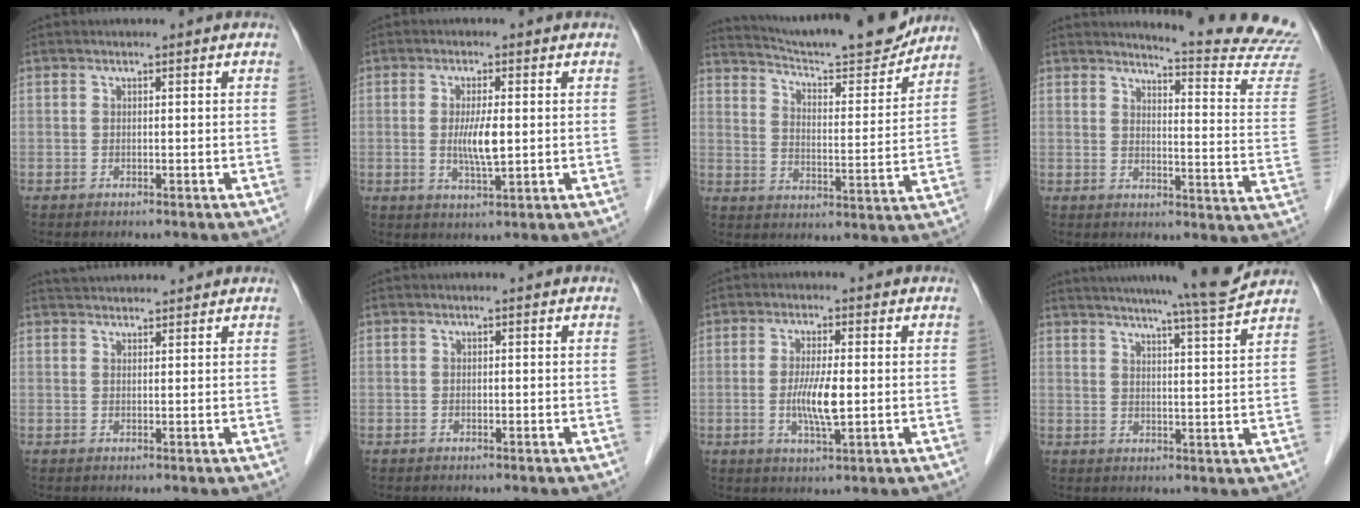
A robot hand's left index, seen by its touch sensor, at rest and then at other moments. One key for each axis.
{"total": 4.7, "fx": 0.0, "fy": 0.8, "fz": 4.6, "tx": -0.091, "ty": -0.009, "tz": 0.001}
{"total": 17.5, "fx": 16.5, "fy": 0.9, "fz": 5.8, "tx": -0.098, "ty": -0.027, "tz": 0.236}
{"total": 16.3, "fx": 16.1, "fy": -1.5, "fz": 2.5, "tx": -0.028, "ty": -0.142, "tz": 0.165}
{"total": 5.3, "fx": 5.2, "fy": 0.7, "fz": 1.1, "tx": -0.018, "ty": 0.038, "tz": 0.076}
{"total": 0.0}
{"total": 5.5, "fx": -0.5, "fy": 0.7, "fz": 5.4, "tx": -0.110, "ty": -0.012, "tz": -0.009}
{"total": 12.0, "fx": 10.9, "fy": -1.7, "fz": 4.6, "tx": -0.077, "ty": -0.024, "tz": 0.142}